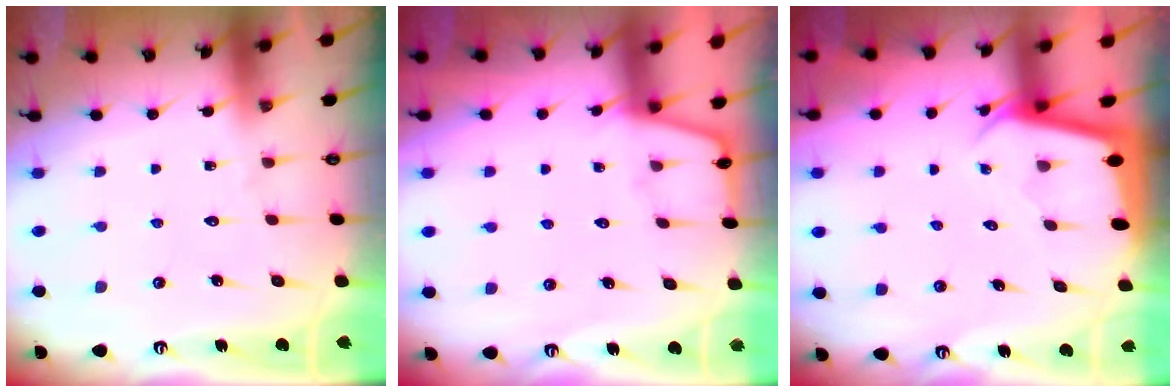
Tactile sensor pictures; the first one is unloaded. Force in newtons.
{"total": 2.3, "press": 2.3, "slide": 0.4}
{"total": 2.2, "press": 2.2, "slide": 0.1}